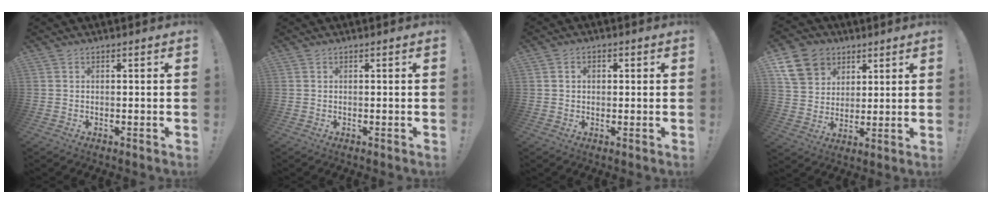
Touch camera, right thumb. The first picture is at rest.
{"total": 0.0}
{"total": 2.0, "force": [-0.1, 1.7, 1.1], "torque": [-0.008, 0.002, -0.006]}
{"total": 13.7, "force": [6.6, 10.9, 4.8], "torque": [-0.070, -0.028, 0.136]}